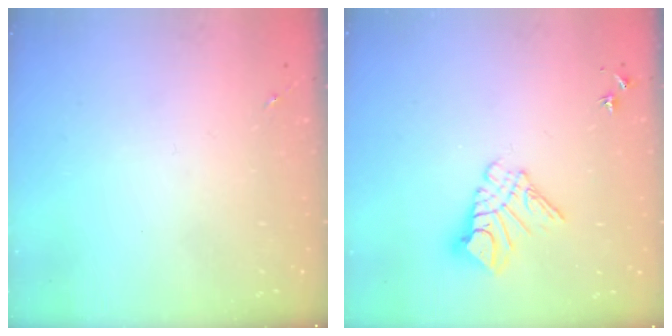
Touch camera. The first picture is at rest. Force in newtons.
{"total": 10.6, "press": 10.5, "slide": 1.1}